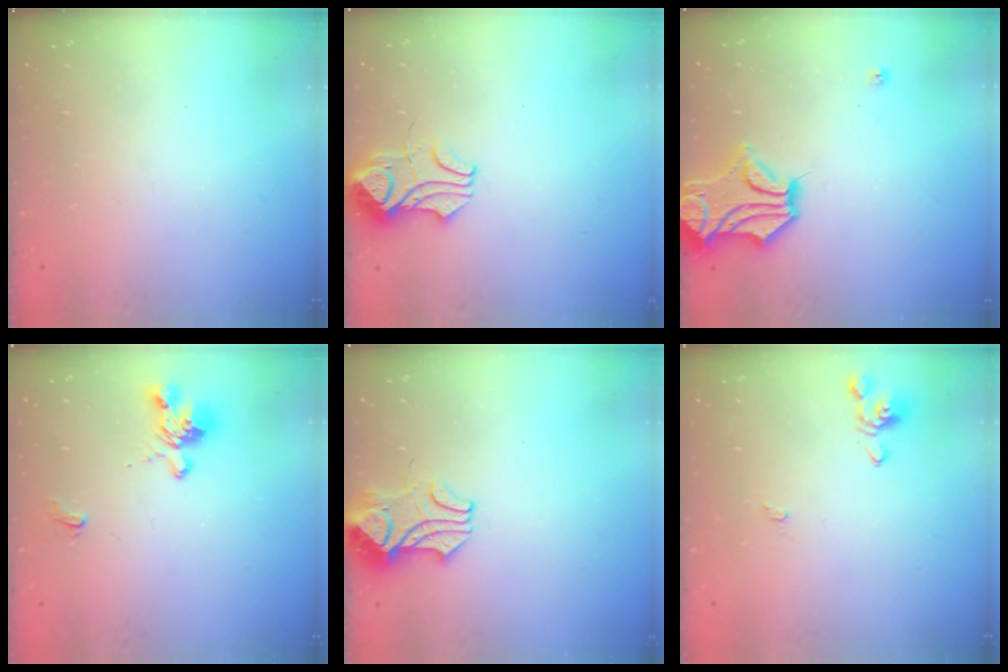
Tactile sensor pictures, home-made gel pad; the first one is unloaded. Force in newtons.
{"total": 4.6, "press": 4.6, "slide": 0.3}
{"total": 5.3, "press": 4.9, "slide": 1.9}
{"total": 1.2, "press": 0.4, "slide": 1.1}
{"total": 2.4, "press": 2.2, "slide": 1.0}
{"total": 0.6, "press": 0.6, "slide": 0.2}